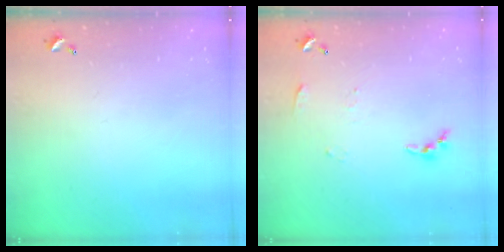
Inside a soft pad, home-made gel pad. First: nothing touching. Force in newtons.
{"total": 4.6, "press": 4.6, "slide": 0.5}